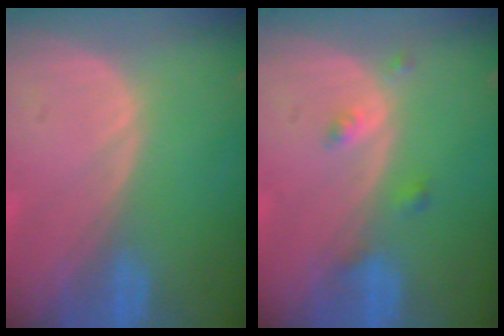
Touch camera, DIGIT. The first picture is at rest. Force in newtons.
{"total": 2.1, "press": 2.1, "slide": 0.2}